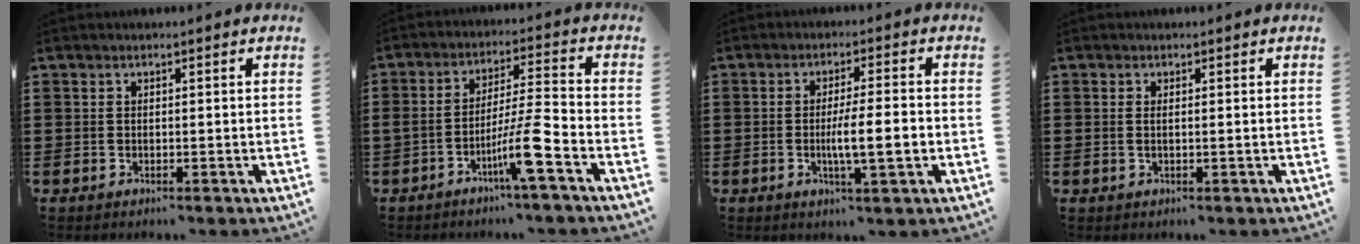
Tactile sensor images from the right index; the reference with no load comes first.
{"total": 9.1, "force": [-4.7, 0.3, 7.7], "torque": [-0.146, -0.005, -0.090]}
{"total": 6.1, "force": [-1.2, 0.8, 6.0], "torque": [-0.102, -0.002, -0.022]}
{"total": 0.9, "force": [0.0, 0.0, 0.9], "torque": [-0.018, -0.004, 0.001]}